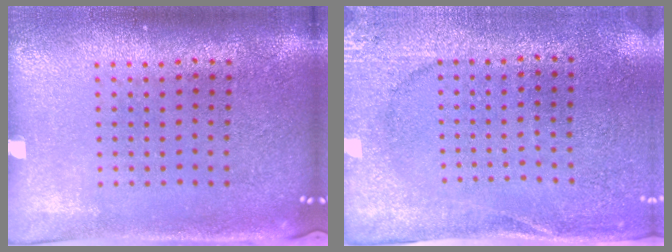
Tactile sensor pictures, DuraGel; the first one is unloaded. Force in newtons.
{"total": 2.6, "press": 2.4, "slide": 0.9}